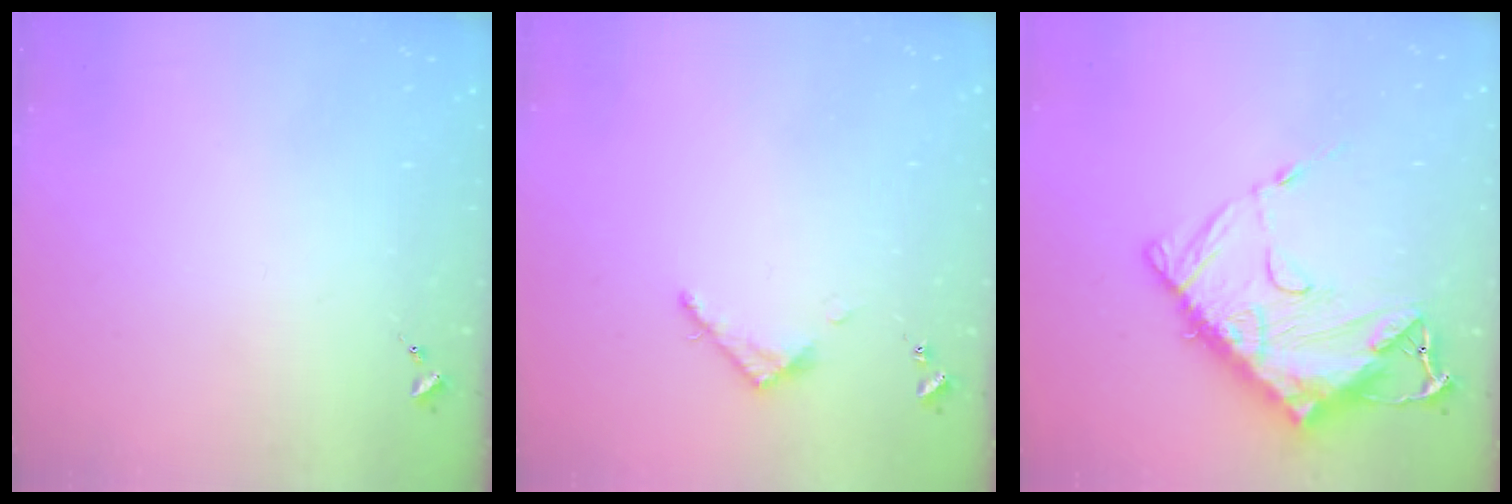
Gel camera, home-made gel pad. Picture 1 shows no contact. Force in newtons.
{"total": 3.5, "press": 3.5, "slide": 0.3}
{"total": 18.7, "press": 18.6, "slide": 1.9}